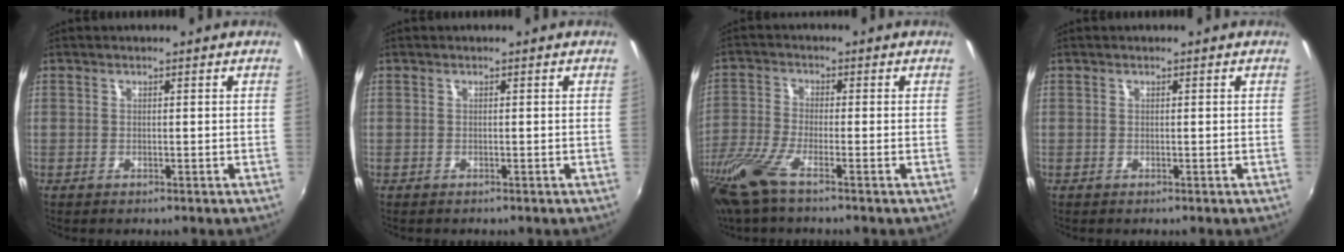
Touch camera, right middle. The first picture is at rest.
{"total": 0.0}
{"total": 9.8, "force": [-6.8, 1.4, 6.9], "torque": [-0.165, -0.037, -0.139]}
{"total": 0.0}